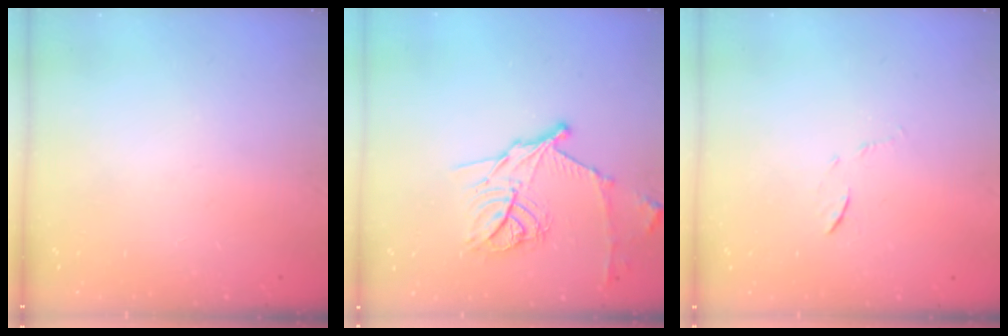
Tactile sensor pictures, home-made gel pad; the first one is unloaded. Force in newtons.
{"total": 16.4, "press": 16.3, "slide": 1.0}
{"total": 5.3, "press": 5.2, "slide": 0.4}